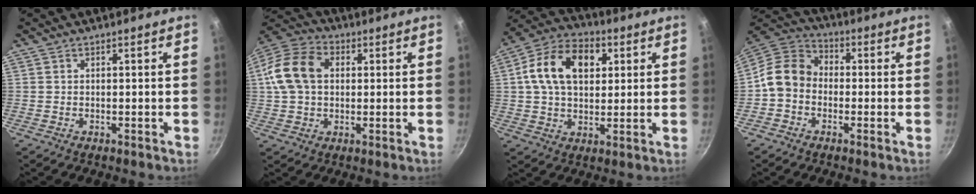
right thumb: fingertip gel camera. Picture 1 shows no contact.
{"total": 13.1, "force": [2.0, 9.4, 8.9], "torque": [-0.151, 0.021, 0.021]}
{"total": 15.1, "force": [3.9, 10.1, 10.5], "torque": [-0.160, 0.012, 0.051]}
{"total": 9.9, "force": [-1.7, 8.1, 5.5], "torque": [-0.076, 0.038, -0.057]}